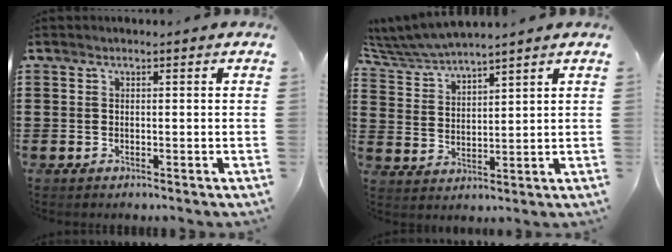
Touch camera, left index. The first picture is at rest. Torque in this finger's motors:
{"motor_torque": [-0.29, 0.47, 0.20, 0.06]}